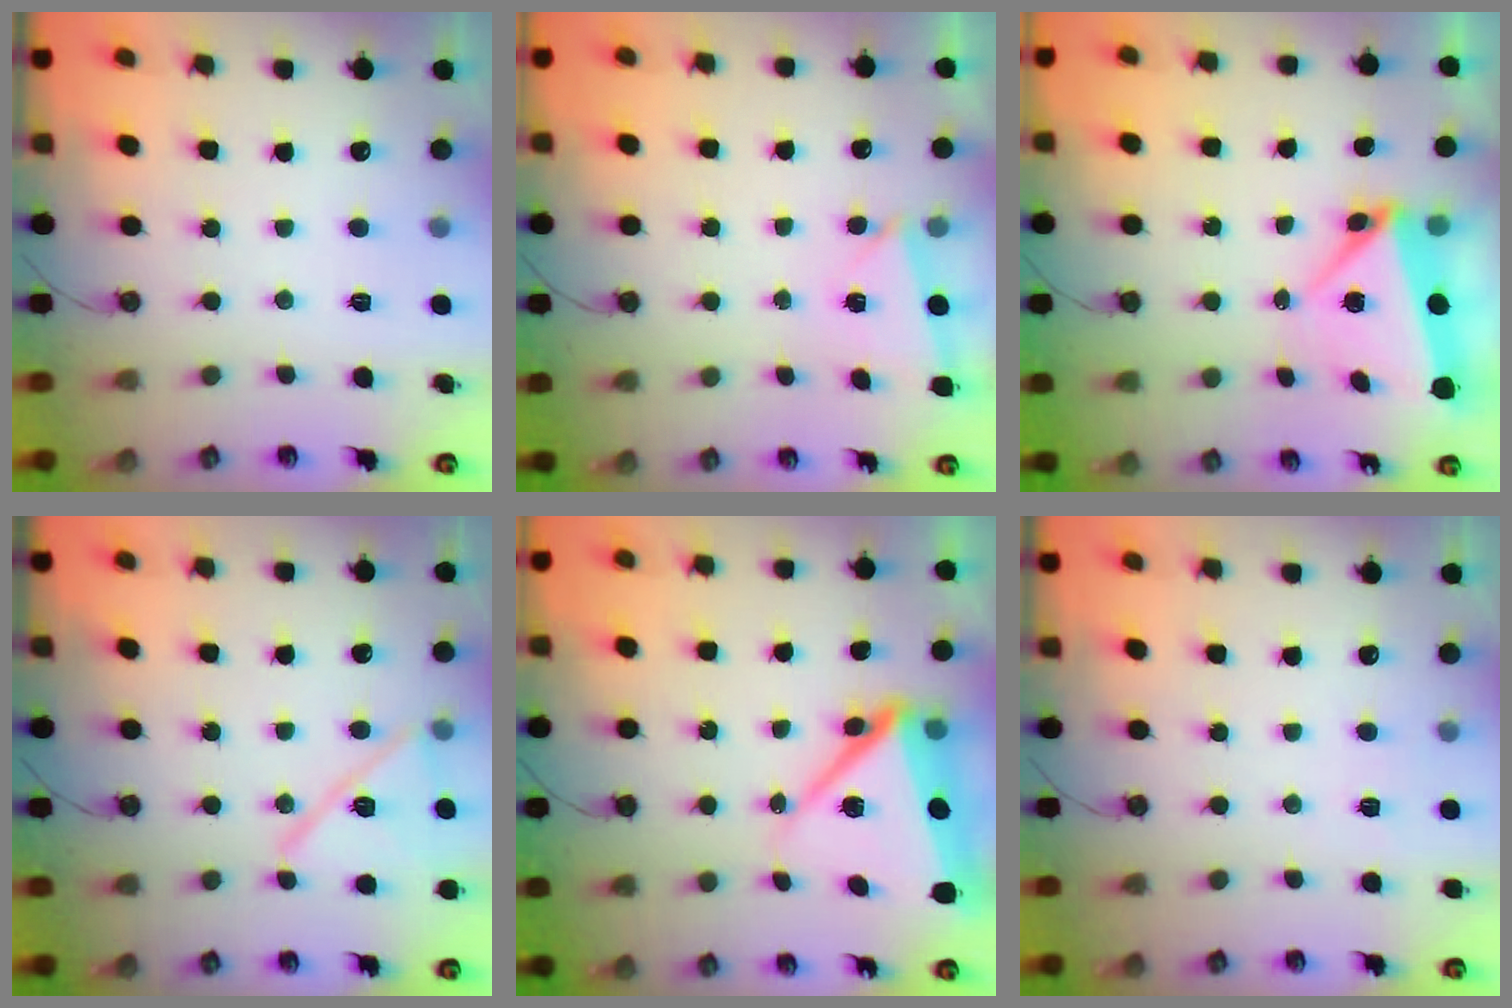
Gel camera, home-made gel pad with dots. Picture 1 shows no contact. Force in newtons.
{"total": 2.5, "press": 2.4, "slide": 0.9}
{"total": 5.2, "press": 5.2, "slide": 0.2}
{"total": 13.9, "press": 13.8, "slide": 1.4}
{"total": 12.5, "press": 12.4, "slide": 1.5}
{"total": 2.7, "press": 2.7, "slide": 0.5}